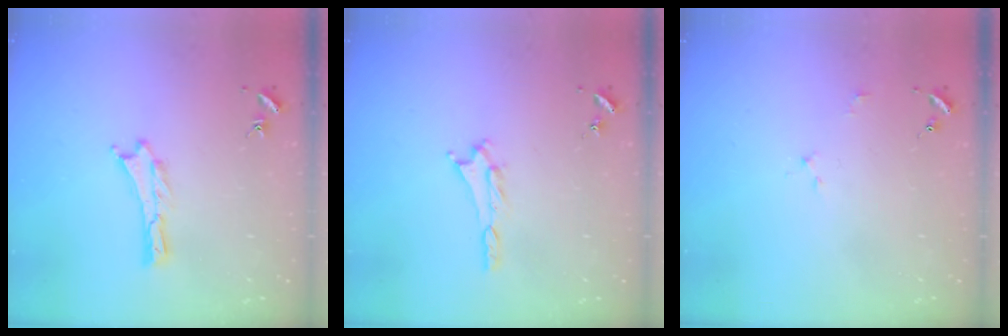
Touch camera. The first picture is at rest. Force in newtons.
{"total": 1.2, "press": 1.2, "slide": 0.2}
{"total": 2.2, "press": 2.2, "slide": 0.2}